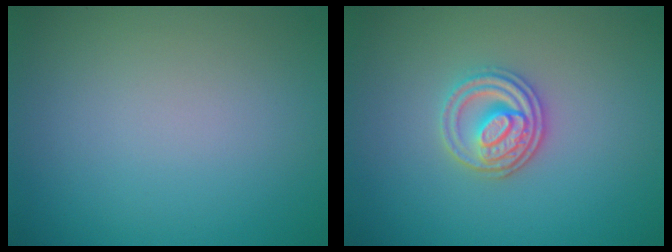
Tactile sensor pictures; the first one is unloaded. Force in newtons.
{"total": 3.3, "press": 2.9, "slide": 1.6}